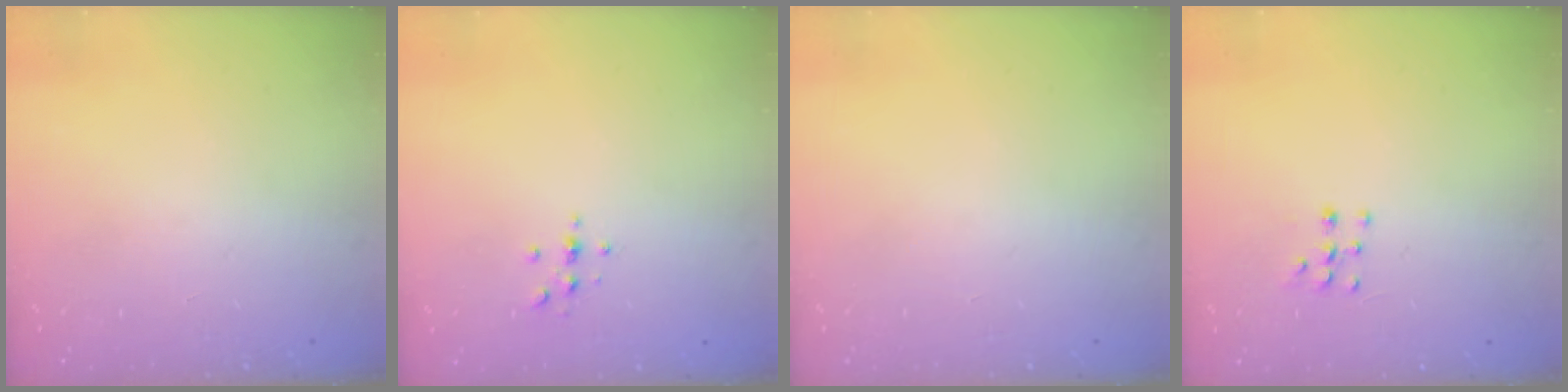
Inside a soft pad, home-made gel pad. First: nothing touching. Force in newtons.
{"total": 2.2, "press": 2.1, "slide": 0.2}
{"total": 0.0}
{"total": 5.9, "press": 5.8, "slide": 1.1}